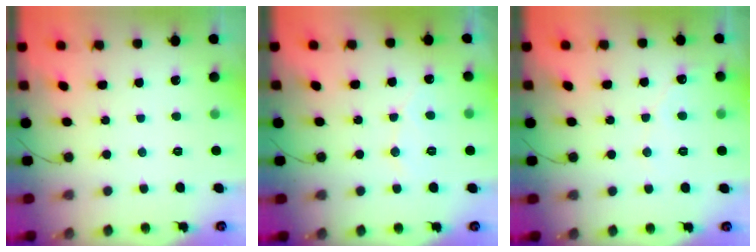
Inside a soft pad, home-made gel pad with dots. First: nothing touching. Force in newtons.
{"total": 4.2, "press": 4.2, "slide": 0.2}
{"total": 2.3, "press": 2.3, "slide": 0.1}